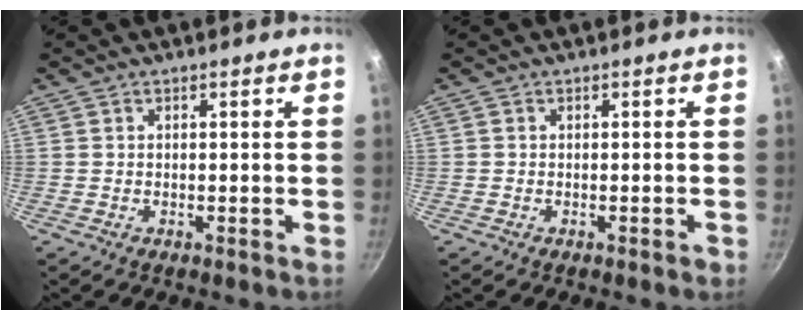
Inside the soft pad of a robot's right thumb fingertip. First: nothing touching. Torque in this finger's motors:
{"motor_torque": [-0.38, 0.44, -0.01, 0.32, 0.00]}